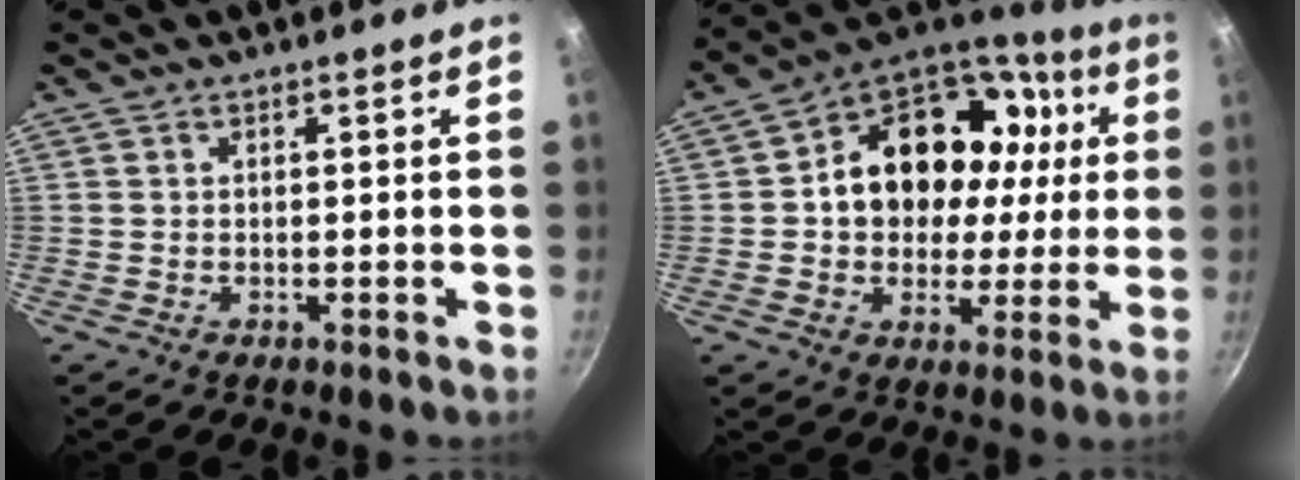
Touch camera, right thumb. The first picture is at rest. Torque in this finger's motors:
{"motor_torque": [1.26, 3.75, 1.26, -0.40, 0.15]}